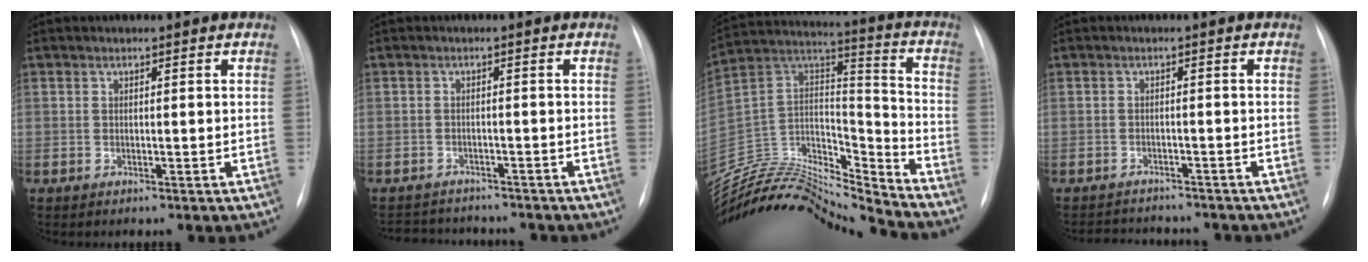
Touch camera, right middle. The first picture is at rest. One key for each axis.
{"total": 7.6, "fx": -7.2, "fy": 2.0, "fz": 1.4, "tx": -0.023, "ty": 0.007, "tz": -0.097}
{"total": 21.9, "fx": -21.1, "fy": 1.6, "fz": 5.4, "tx": -0.102, "ty": 0.046, "tz": -0.362}
{"total": 6.7, "fx": -6.4, "fy": 1.4, "fz": 1.1, "tx": -0.015, "ty": 0.005, "tz": -0.086}